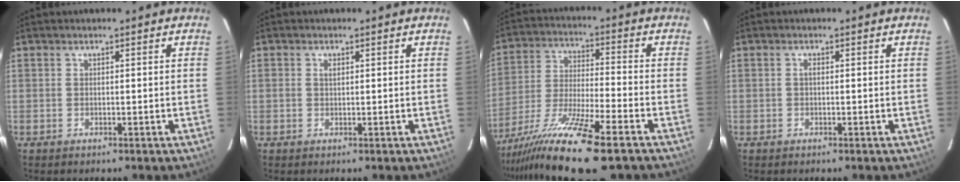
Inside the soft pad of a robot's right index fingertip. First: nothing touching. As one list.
[{"total": 0.9, "force": [0.3, 0.6, 0.7], "torque": [-0.012, 0.003, 0.004]}, {"total": 17.8, "force": [-13.2, 1.3, 11.9], "torque": [-0.244, -0.046, -0.239]}, {"total": 0.7, "force": [0.0, 0.3, 0.6], "torque": [-0.011, 0.004, -0.002]}]